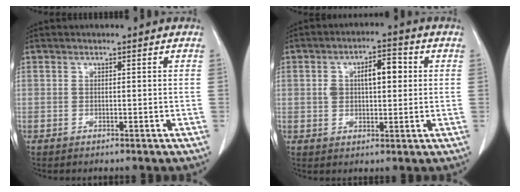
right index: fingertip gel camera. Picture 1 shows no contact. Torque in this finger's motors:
{"motor_torque": [0.16, 0.03, 0.15, 0.08]}